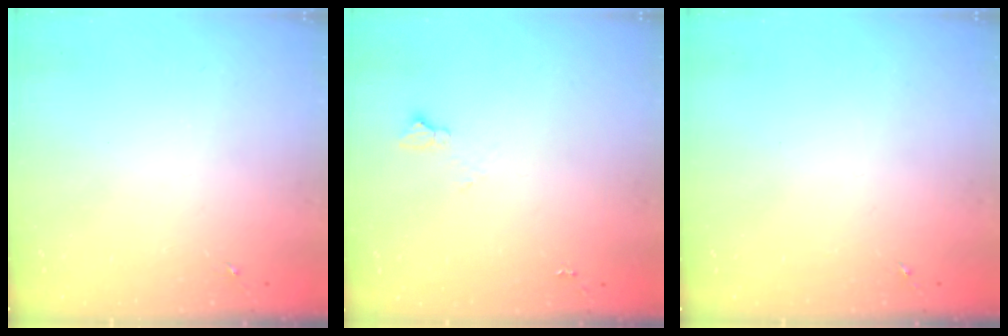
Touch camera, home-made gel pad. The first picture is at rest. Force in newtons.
{"total": 3.6, "press": 3.6, "slide": 0.5}
{"total": 0.0}